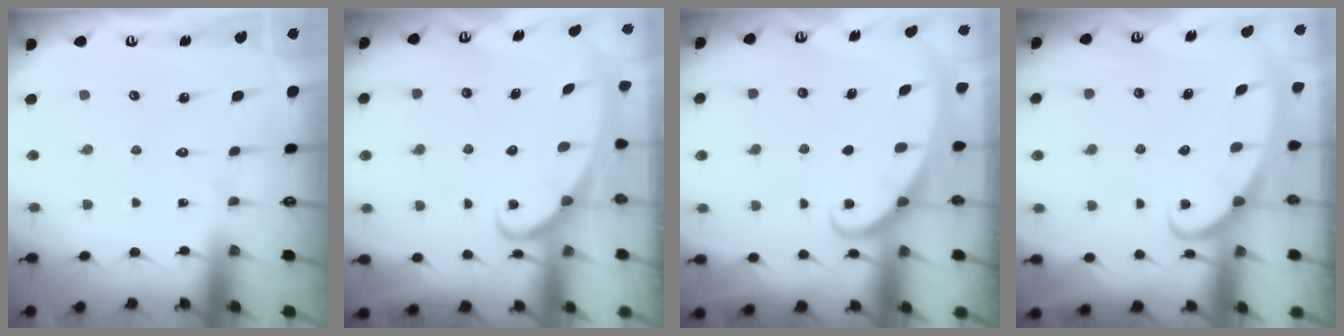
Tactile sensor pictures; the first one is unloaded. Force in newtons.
{"total": 2.3, "press": 2.3, "slide": 0.3}
{"total": 2.1, "press": 2.1, "slide": 0.2}
{"total": 2.6, "press": 2.6, "slide": 0.3}